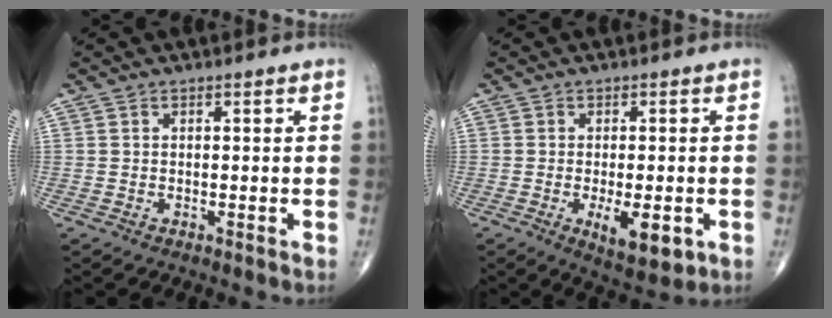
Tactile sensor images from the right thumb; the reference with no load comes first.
{"total": 7.8, "force": [-2.3, 3.2, 6.7], "torque": [-0.095, -0.012, -0.027]}